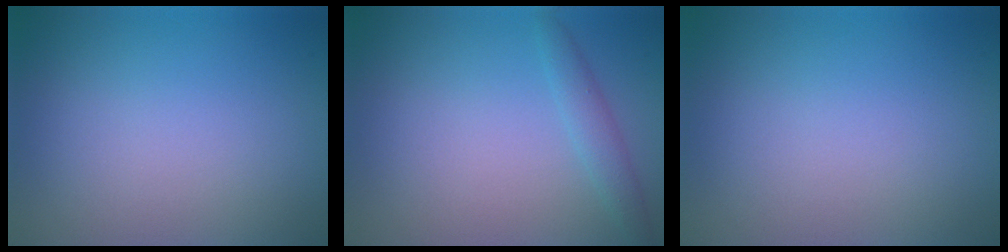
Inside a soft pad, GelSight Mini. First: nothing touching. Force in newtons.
{"total": 1.6, "press": 1.6, "slide": 0.0}
{"total": 0.0}